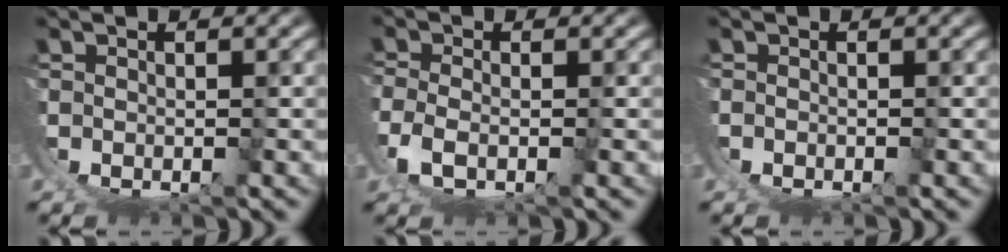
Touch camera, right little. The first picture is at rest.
{"total": 2.9, "force": [0.9, 1.5, 2.3], "torque": [-0.077, -0.018, 0.026]}
{"total": 0.8, "force": [-0.2, 0.6, 0.4], "torque": [-0.013, -0.001, -0.004]}